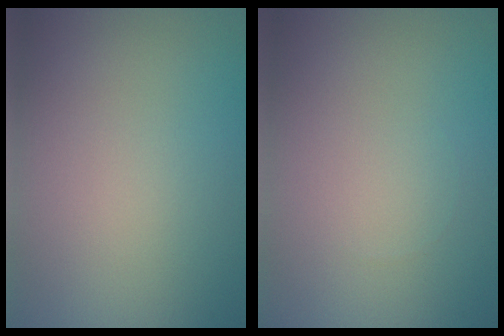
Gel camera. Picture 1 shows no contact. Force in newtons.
{"total": 0.0}